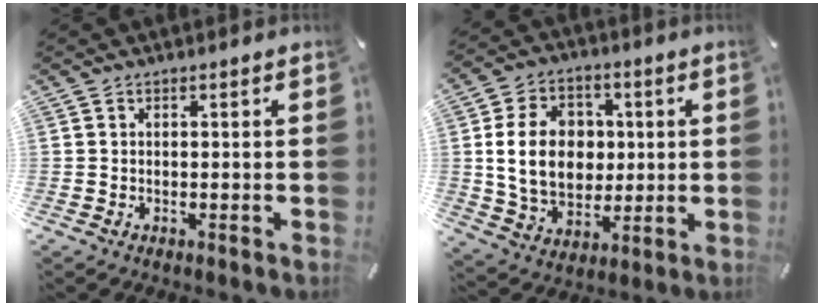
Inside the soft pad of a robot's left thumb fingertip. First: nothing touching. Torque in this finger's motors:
{"motor_torque": [0.82, 0.77, 1.86, -0.21, 0.56]}